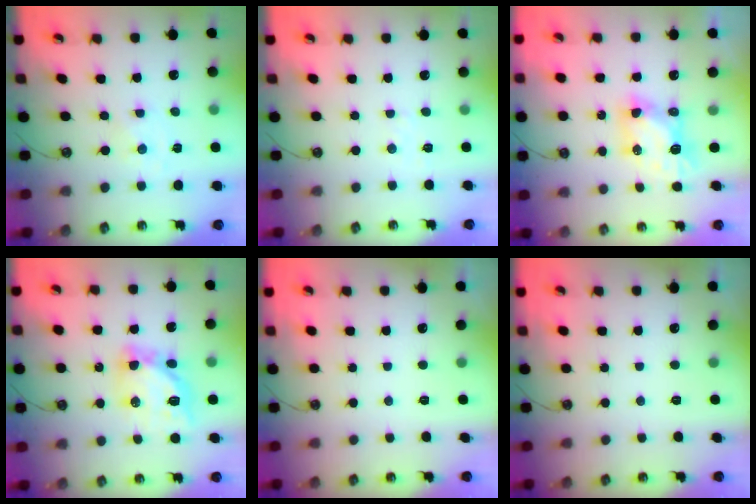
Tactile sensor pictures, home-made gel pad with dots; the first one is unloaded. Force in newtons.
{"total": 2.5, "press": 2.5, "slide": 0.4}
{"total": 6.5, "press": 6.5, "slide": 0.4}
{"total": 13.3, "press": 13.2, "slide": 1.3}
{"total": 0.0}
{"total": 0.0}